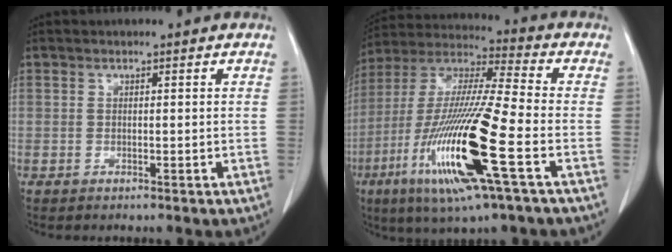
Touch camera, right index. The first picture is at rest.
{"total": 20.9, "force": [-7.4, 1.0, 19.5], "torque": [-0.420, -0.036, -0.146]}